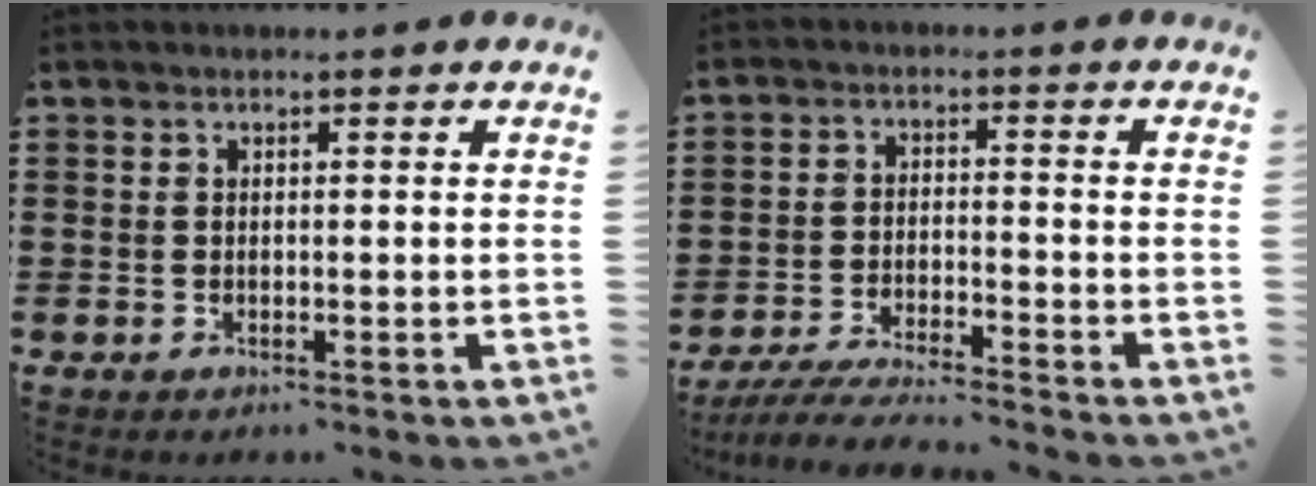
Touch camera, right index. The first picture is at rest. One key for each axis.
{"total": 5.0, "fx": -4.8, "fy": -0.3, "fz": 1.4, "tx": -0.037, "ty": -0.015, "tz": -0.097}